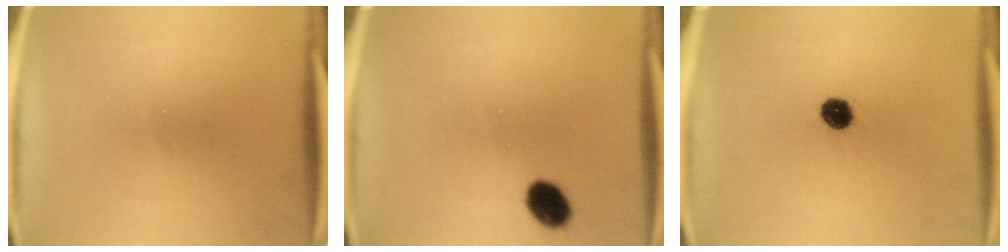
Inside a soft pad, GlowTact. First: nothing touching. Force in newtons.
{"total": 5.8}
{"total": 5.2}